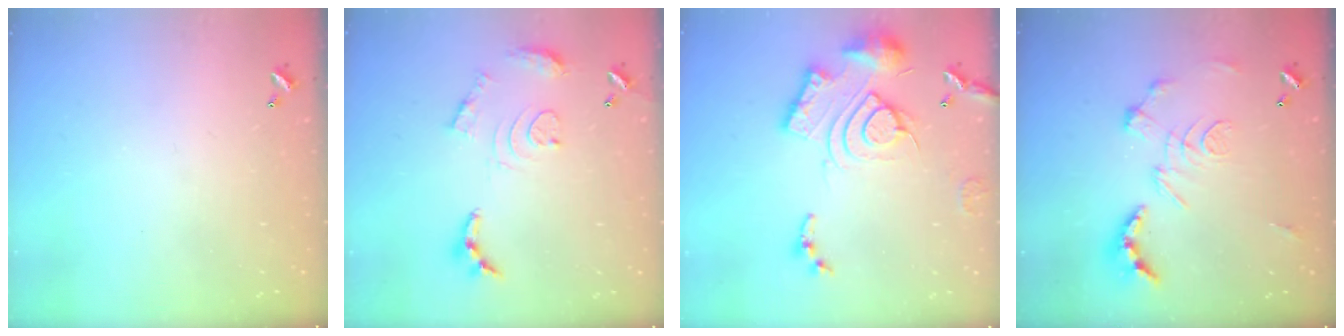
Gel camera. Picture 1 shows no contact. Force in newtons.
{"total": 12.6, "press": 12.5, "slide": 1.3}
{"total": 19.5, "press": 19.4, "slide": 2.0}
{"total": 2.9, "press": 2.3, "slide": 1.7}